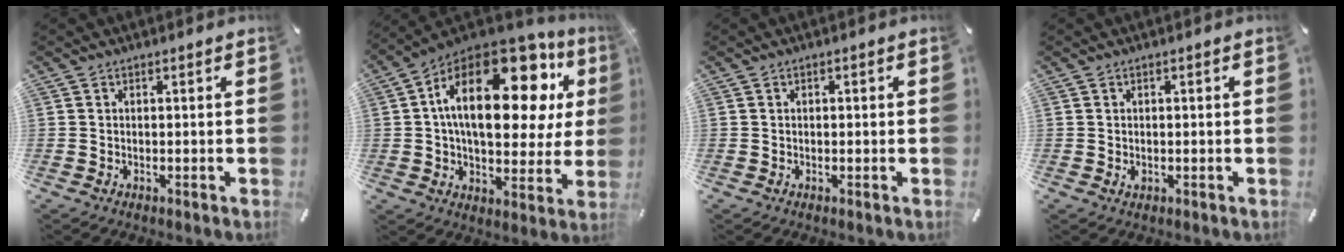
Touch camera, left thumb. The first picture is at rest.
{"total": 26.7, "force": [9.0, 13.4, 21.3], "torque": [-0.358, -0.053, 0.145]}
{"total": 0.6, "force": [0.0, 0.4, 0.4], "torque": [-0.007, 0.001, -0.002]}
{"total": 0.9, "force": [-0.1, 0.6, 0.6], "torque": [-0.011, 0.001, -0.003]}